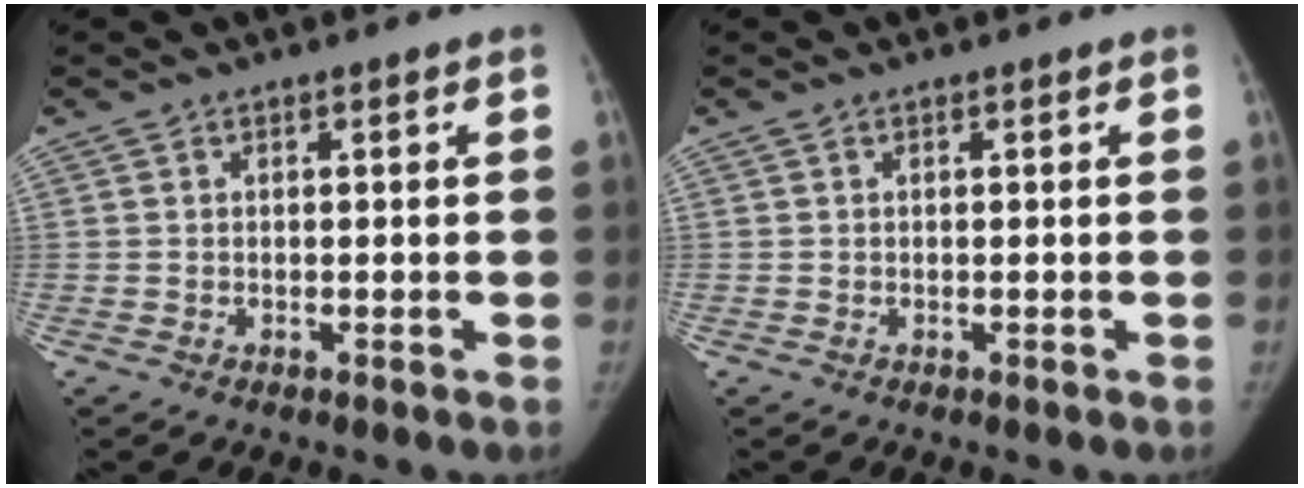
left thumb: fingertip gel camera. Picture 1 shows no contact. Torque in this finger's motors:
{"motor_torque": [0.00, 0.00, 0.03, -0.03, 0.00]}